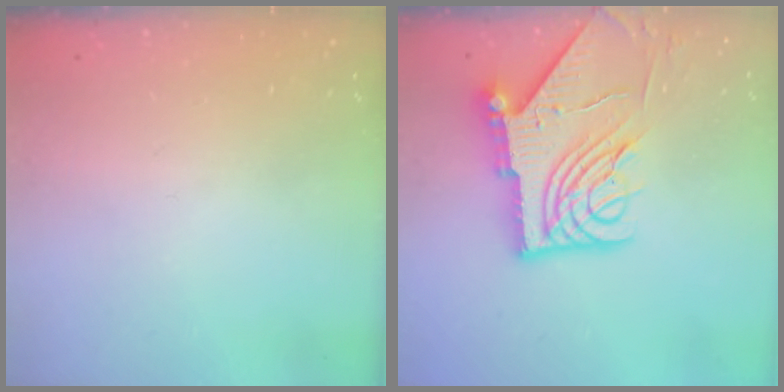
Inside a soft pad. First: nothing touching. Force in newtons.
{"total": 15.6, "press": 15.4, "slide": 1.9}